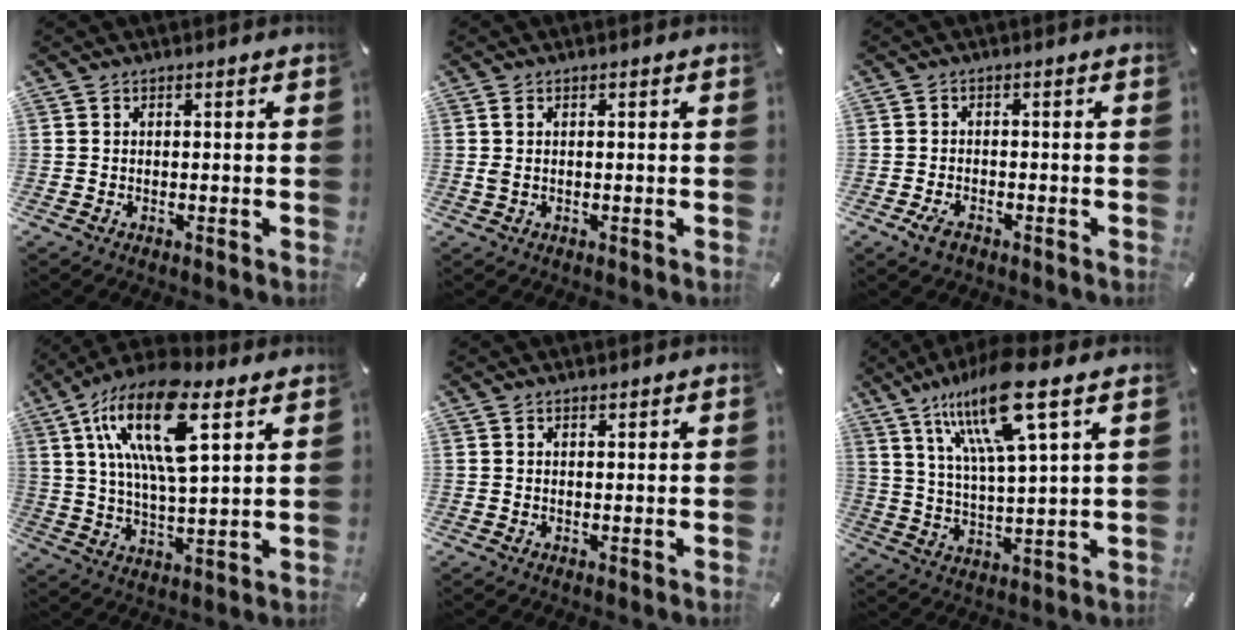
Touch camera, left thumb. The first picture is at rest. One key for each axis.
{"total": 1.4, "fx": 0.4, "fy": 0.4, "fz": 1.3, "tx": -0.026, "ty": 0.001, "tz": 0.006}
{"total": 2.8, "fx": -1.7, "fy": 1.6, "fz": 1.6, "tx": -0.041, "ty": 0.002, "tz": -0.035}
{"total": 19.3, "fx": 9.7, "fy": 6.6, "fz": 15.3, "tx": -0.317, "ty": -0.026, "tz": 0.158}
{"total": 0.6, "fx": 0.5, "fy": 0.2, "fz": 0.2, "tx": -0.004, "ty": -0.001, "tz": 0.010}
{"total": 17.5, "fx": 10.6, "fy": 3.6, "fz": 13.4, "tx": -0.267, "ty": -0.035, "tz": 0.169}